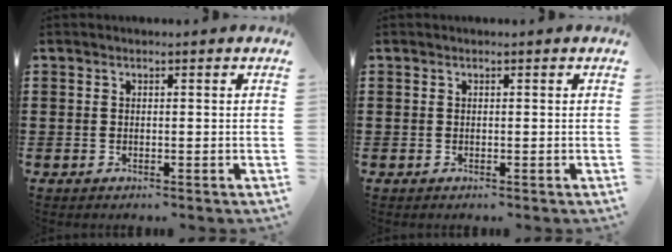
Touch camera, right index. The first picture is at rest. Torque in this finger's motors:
{"motor_torque": [-0.05, -0.01, 0.00, -0.01]}